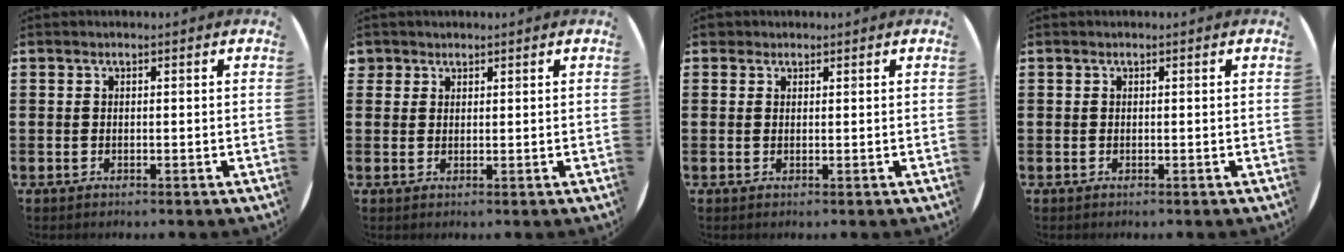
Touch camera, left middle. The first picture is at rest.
{"total": 1.5, "force": [1.3, 0.9, 0.0], "torque": [-0.002, 0.005, 0.026]}
{"total": 1.1, "force": [0.9, 0.6, 0.1], "torque": [0.005, 0.002, 0.015]}
{"total": 0.0}